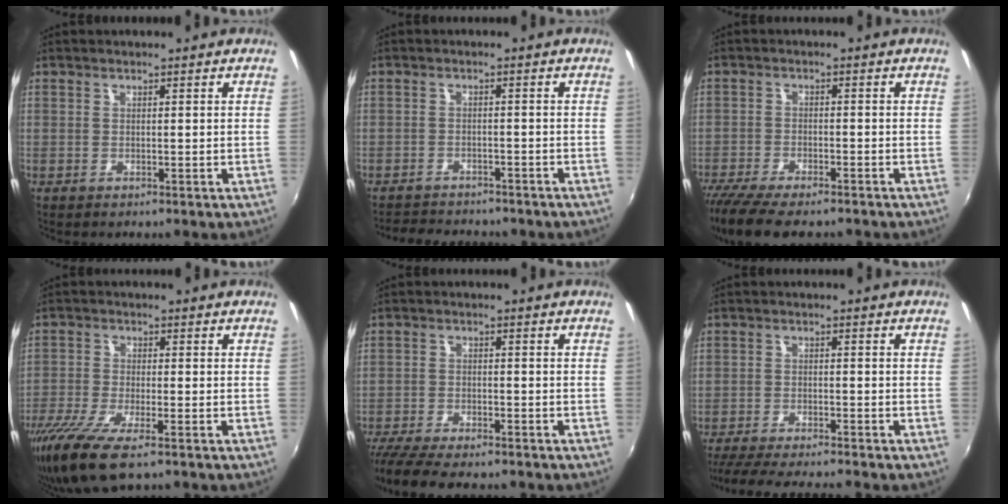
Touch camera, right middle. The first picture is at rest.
{"total": 8.2, "force": [-7.3, 2.6, 2.5], "torque": [-0.067, -0.005, -0.104]}
{"total": 11.7, "force": [-9.7, 2.6, 6.0], "torque": [-0.137, -0.041, -0.164]}
{"total": 10.4, "force": [-7.0, 2.4, 7.3], "torque": [-0.167, -0.038, -0.133]}
{"total": 11.6, "force": [-10.0, 2.1, 5.5], "torque": [-0.126, -0.037, -0.166]}
{"total": 10.9, "force": [-9.8, 0.3, 4.8], "torque": [-0.112, -0.017, -0.159]}